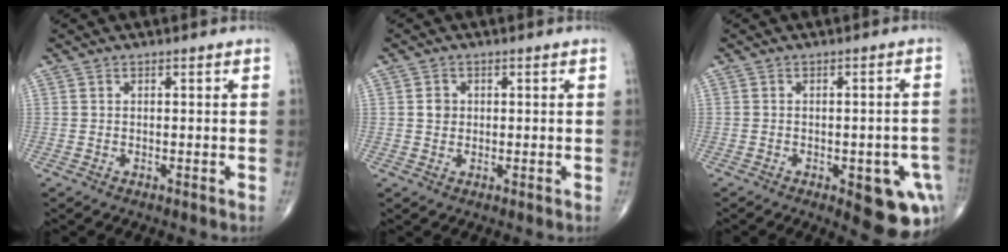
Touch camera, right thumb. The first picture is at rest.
{"total": 2.0, "force": [0.2, 1.8, 0.9], "torque": [-0.007, 0.002, 0.004]}
{"total": 11.9, "force": [-4.7, 4.9, 9.8], "torque": [-0.082, 0.015, -0.046]}